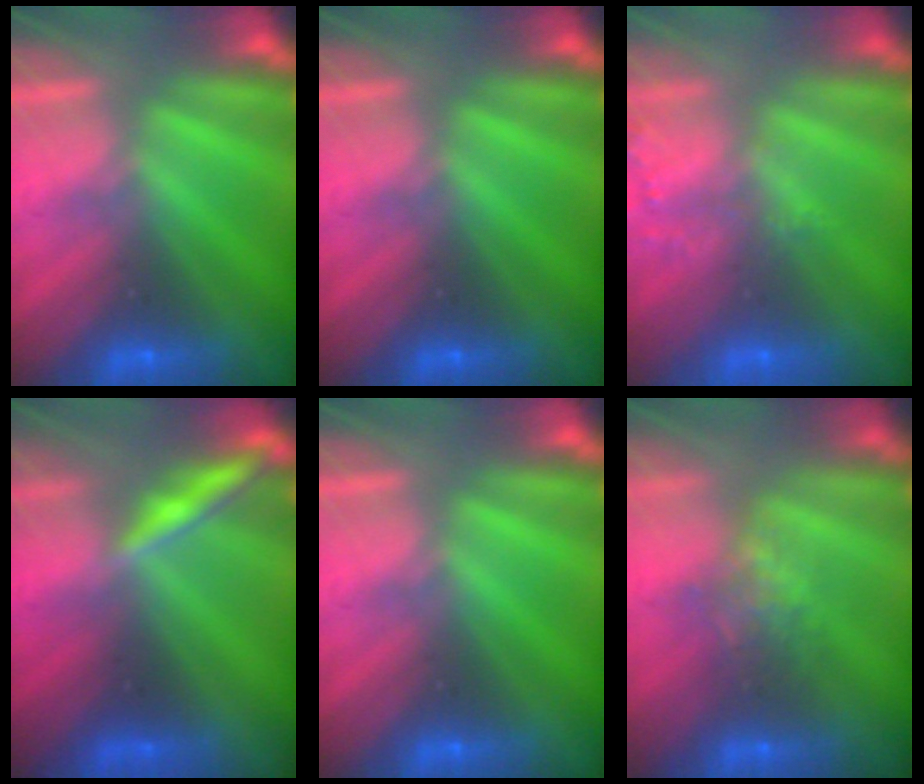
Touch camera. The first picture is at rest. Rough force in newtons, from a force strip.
{"total": 0.0}
{"total": 1.5}
{"total": 2.0}
{"total": 0.0}
{"total": 3.8}